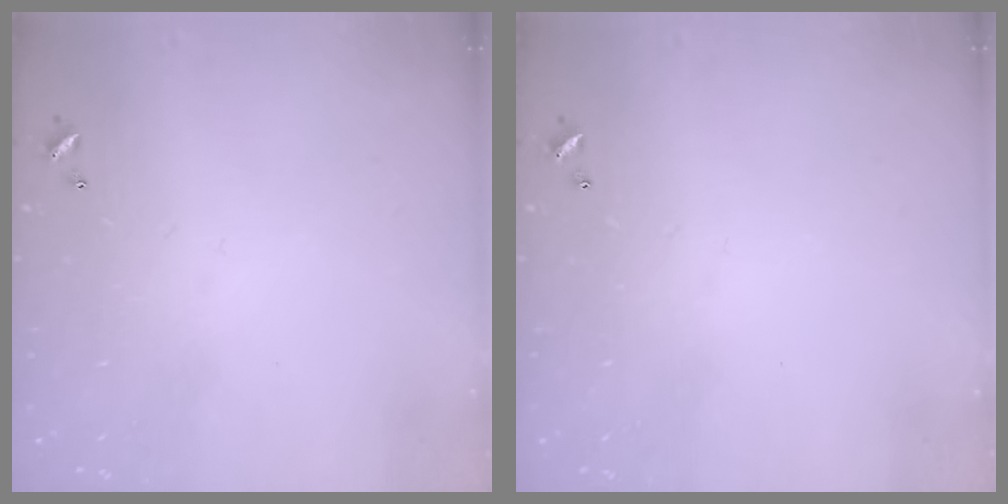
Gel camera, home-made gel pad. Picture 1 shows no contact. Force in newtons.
{"total": 0.0}